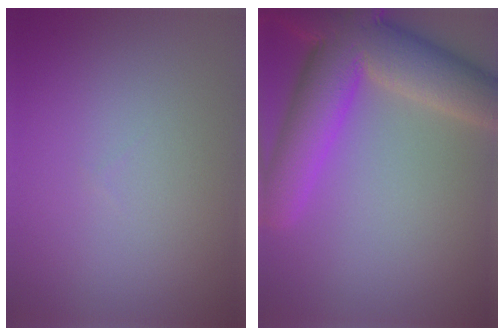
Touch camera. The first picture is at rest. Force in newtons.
{"total": 11.6, "press": 11.6, "slide": 0.6}